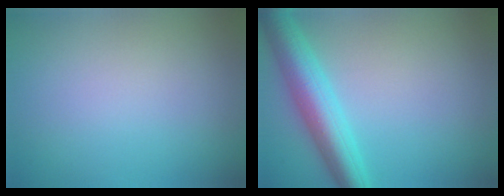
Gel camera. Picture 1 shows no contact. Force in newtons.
{"total": 6.2, "press": 6.2, "slide": 0.1}